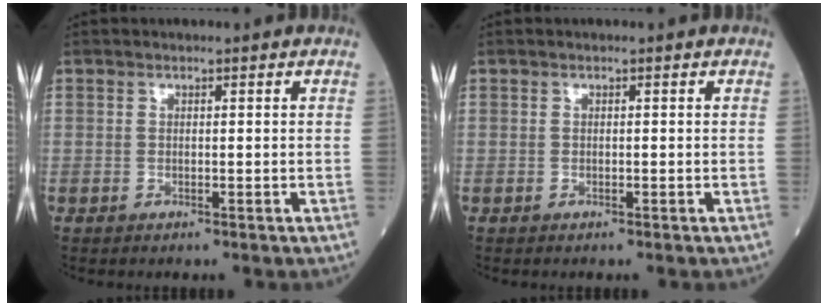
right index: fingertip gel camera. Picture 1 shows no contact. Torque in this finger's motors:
{"motor_torque": [0.00, 0.00, 0.00, -0.01]}